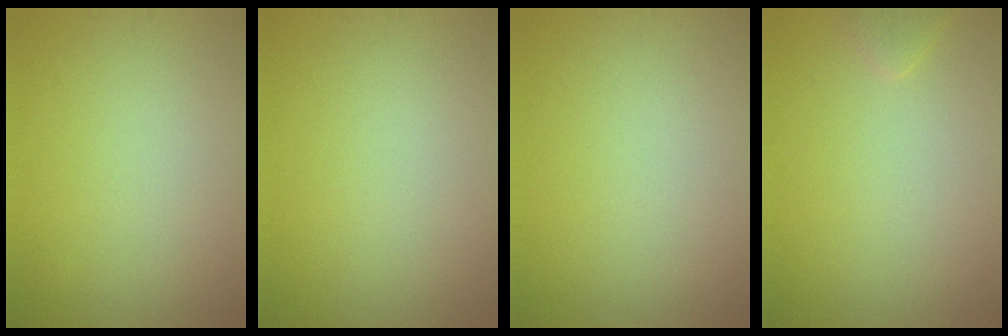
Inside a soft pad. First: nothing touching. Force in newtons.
{"total": 0.0}
{"total": 0.0}
{"total": 1.0, "press": 1.0, "slide": 0.1}